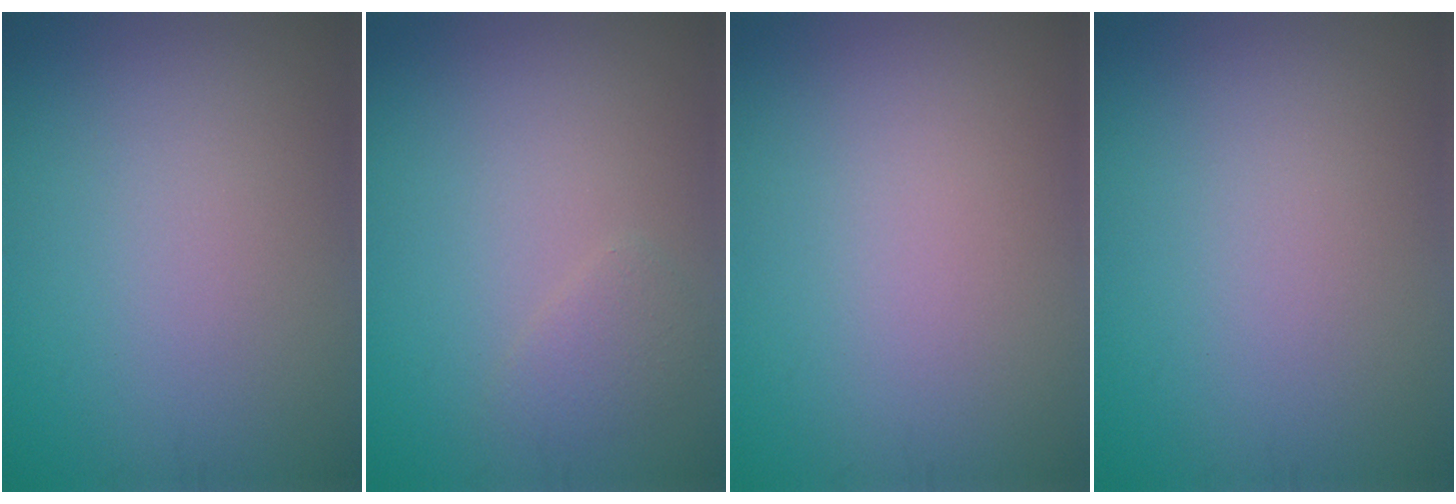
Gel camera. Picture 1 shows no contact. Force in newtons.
{"total": 1.3, "press": 1.3, "slide": 0.1}
{"total": 0.0}
{"total": 0.0}